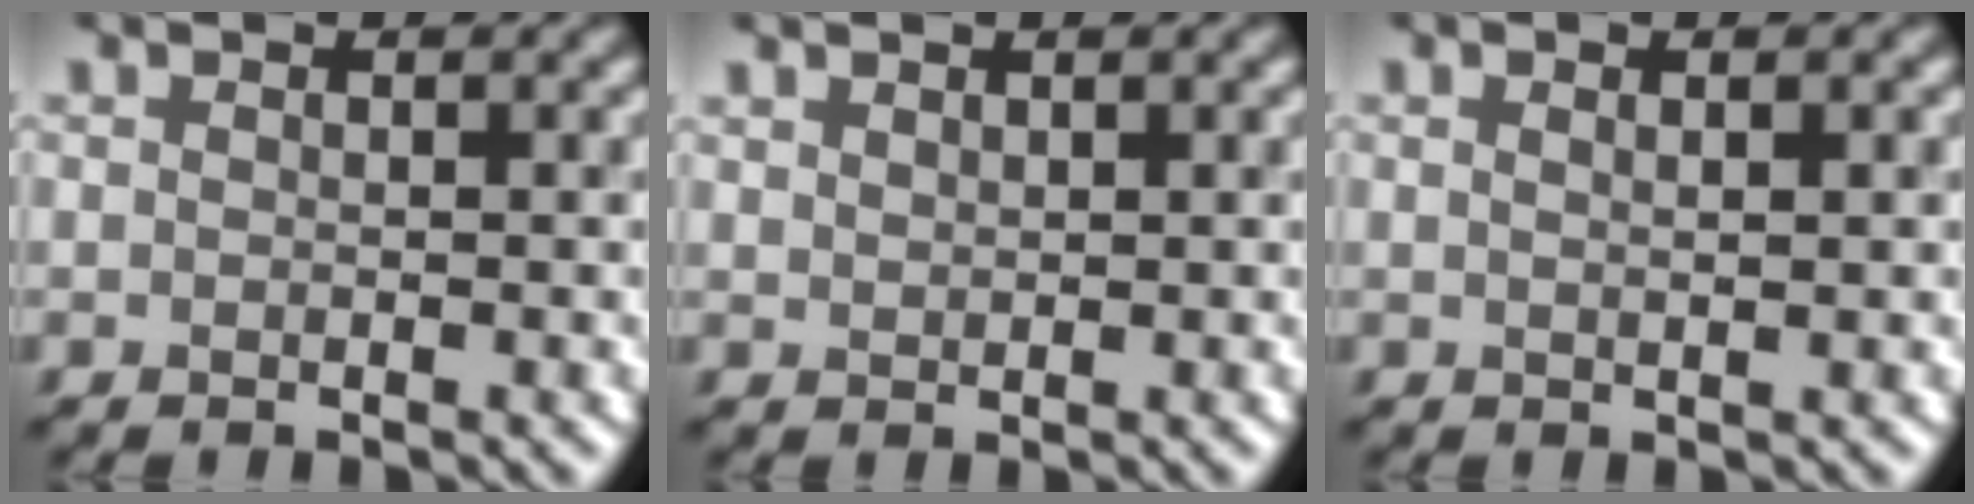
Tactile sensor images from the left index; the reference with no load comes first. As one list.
[{"total": 1.1, "force": [0.9, 0.4, 0.3], "torque": [-0.008, 0.001, 0.022]}, {"total": 1.7, "force": [0.8, 0.6, 1.4], "torque": [-0.013, -0.001, 0.005]}]